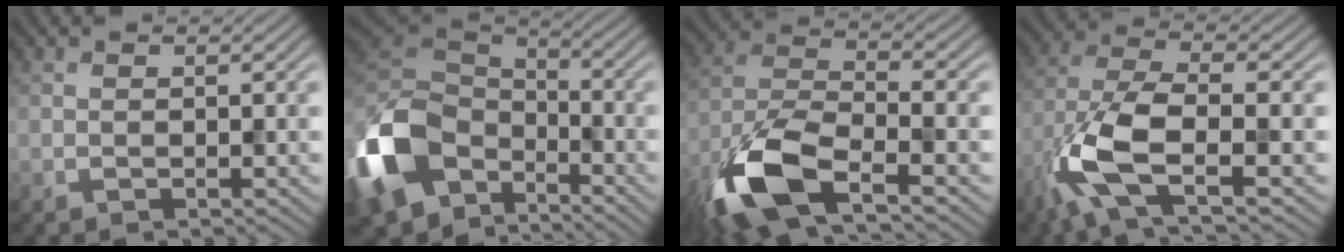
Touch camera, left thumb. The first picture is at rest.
{"total": 16.1, "force": [-7.1, 11.1, 9.3], "torque": [-0.276, -0.030, -0.141]}
{"total": 12.6, "force": [-7.0, 4.9, 9.2], "torque": [-0.203, -0.020, -0.154]}
{"total": 10.7, "force": [-4.2, 4.0, 9.0], "torque": [-0.199, -0.007, -0.095]}